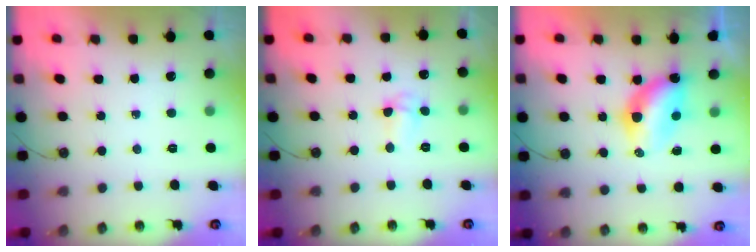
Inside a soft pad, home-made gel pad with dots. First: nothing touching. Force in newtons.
{"total": 4.8, "press": 3.4, "slide": 3.5}
{"total": 7.9, "press": 7.9, "slide": 0.7}